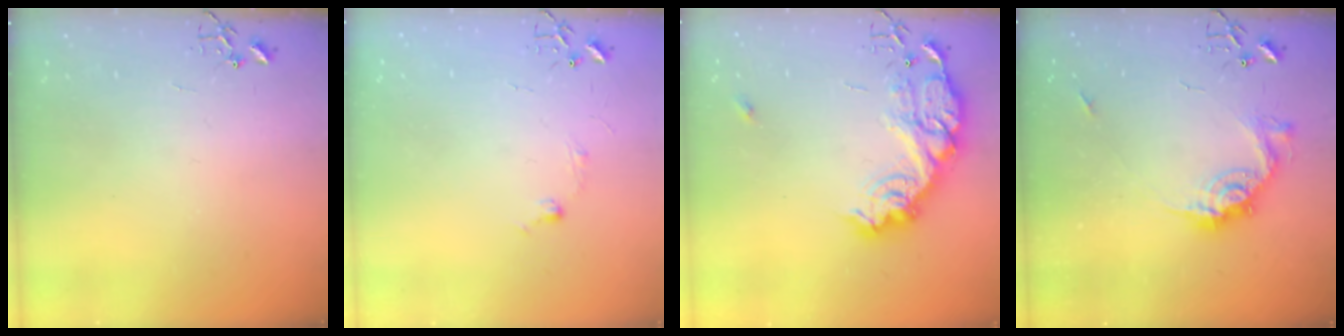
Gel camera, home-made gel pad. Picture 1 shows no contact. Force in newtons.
{"total": 5.8, "press": 5.7, "slide": 0.7}
{"total": 18.7, "press": 18.7, "slide": 1.3}
{"total": 14.2, "press": 14.2, "slide": 1.3}